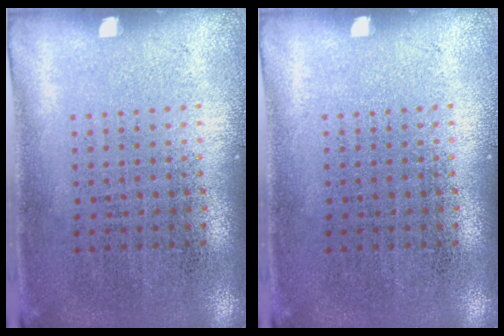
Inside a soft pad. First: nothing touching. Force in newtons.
{"total": 0.0}